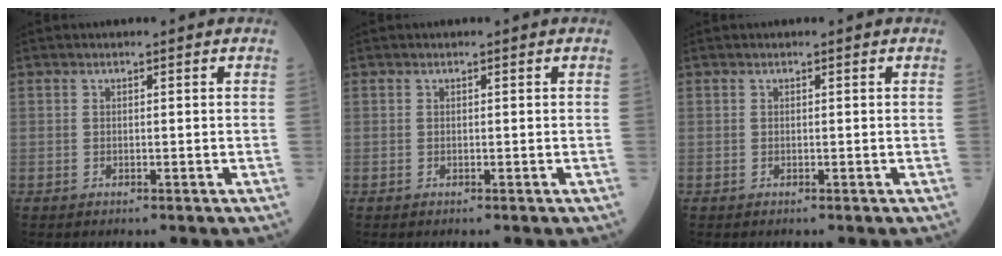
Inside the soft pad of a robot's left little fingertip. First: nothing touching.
{"total": 0.0}
{"total": 0.0}